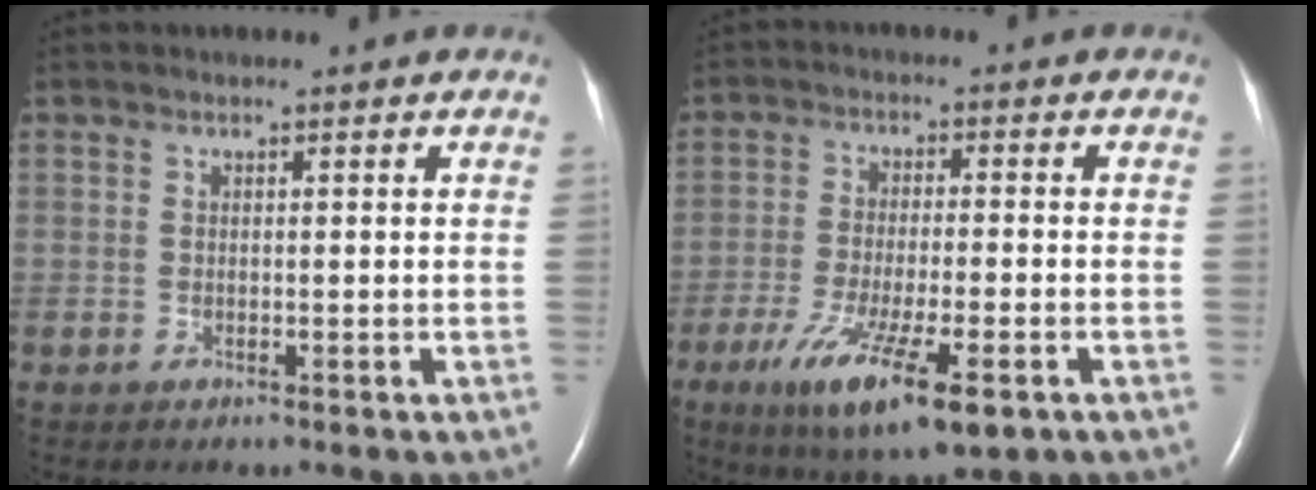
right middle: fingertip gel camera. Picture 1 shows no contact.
{"total": 12.4, "force": [-6.2, 2.3, 10.5], "torque": [-0.188, -0.032, -0.097]}